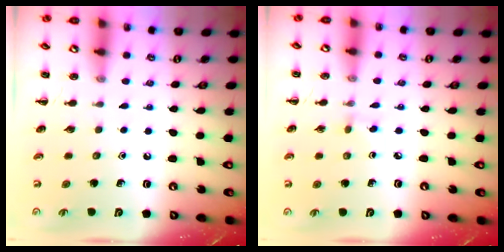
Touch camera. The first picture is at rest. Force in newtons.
{"total": 2.6, "press": 2.4, "slide": 1.2}